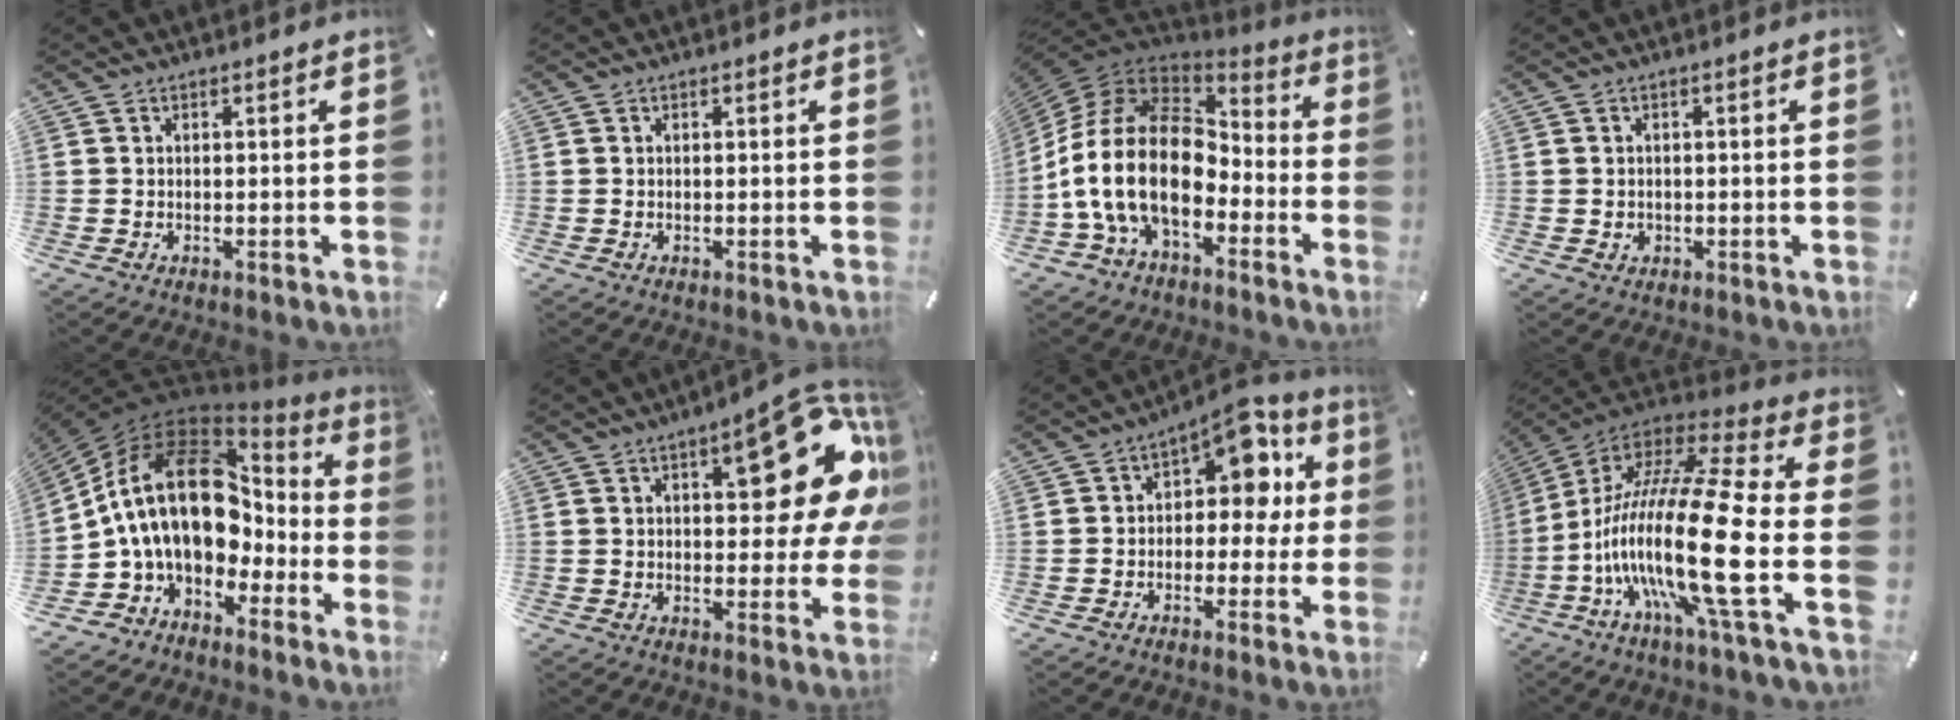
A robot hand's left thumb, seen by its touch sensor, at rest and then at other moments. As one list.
[{"total": 0.0}, {"total": 22.0, "force": [-3.8, 14.2, 16.4], "torque": [-0.338, 0.021, -0.060]}, {"total": 1.3, "force": [0.1, 1.2, 0.3], "torque": [-0.010, 0.003, 0.000]}, {"total": 21.7, "force": [2.3, 14.7, 15.8], "torque": [-0.323, -0.006, 0.046]}, {"total": 19.9, "force": [7.9, 8.7, 16.1], "torque": [-0.182, -0.055, 0.122]}, {"total": 10.2, "force": [4.5, 6.5, 6.4], "torque": [-0.073, -0.036, 0.073]}, {"total": 26.3, "force": [-6.6, 5.3, 24.9], "torque": [-0.537, 0.000, -0.120]}]